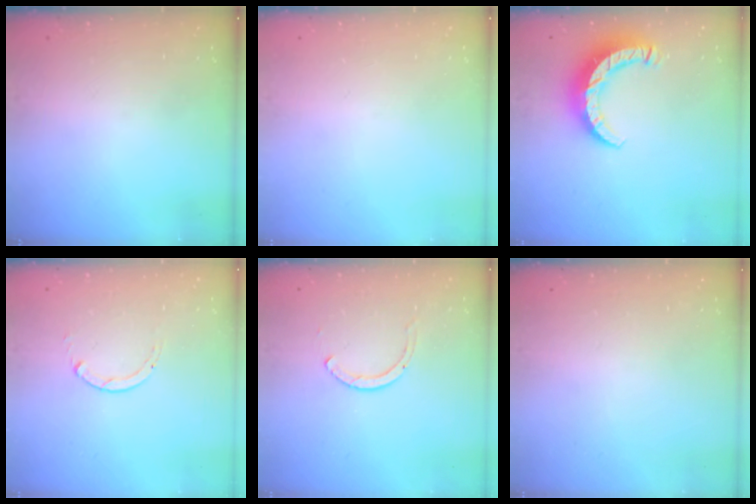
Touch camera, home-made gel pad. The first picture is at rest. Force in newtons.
{"total": 0.0}
{"total": 9.9, "press": 9.8, "slide": 0.9}
{"total": 0.8, "press": 0.7, "slide": 0.1}
{"total": 2.0, "press": 1.9, "slide": 0.3}
{"total": 2.5, "press": 2.5, "slide": 0.2}